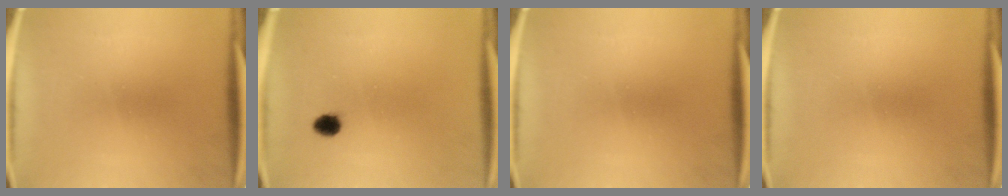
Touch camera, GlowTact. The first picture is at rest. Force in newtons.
{"total": 2.5}
{"total": 0.0}
{"total": 0.0}